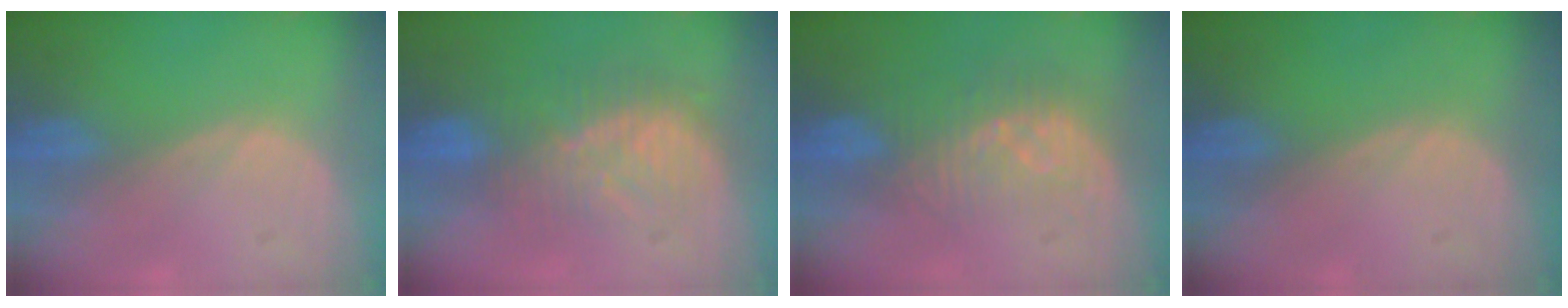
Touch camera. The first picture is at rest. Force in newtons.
{"total": 8.0, "press": 7.8, "slide": 1.6}
{"total": 8.3, "press": 7.3, "slide": 4.0}
{"total": 0.0}